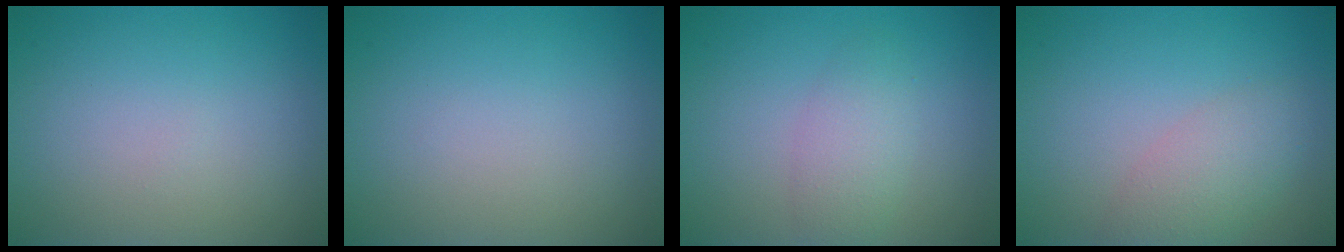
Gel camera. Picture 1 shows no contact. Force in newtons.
{"total": 0.0}
{"total": 2.5, "press": 2.4, "slide": 0.2}
{"total": 3.2, "press": 3.2, "slide": 0.1}